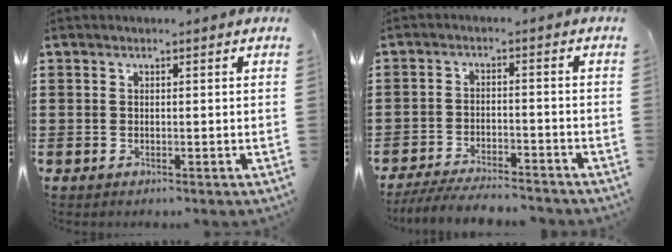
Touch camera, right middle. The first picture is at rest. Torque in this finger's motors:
{"motor_torque": [2.14, 0.00, 0.33, 0.07]}